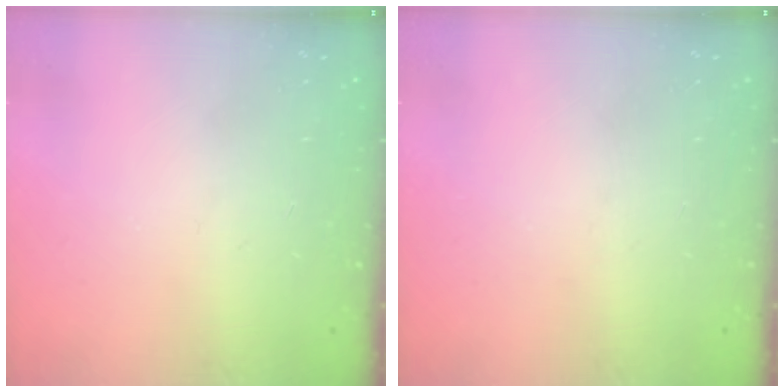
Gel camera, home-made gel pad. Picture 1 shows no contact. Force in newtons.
{"total": 0.0}